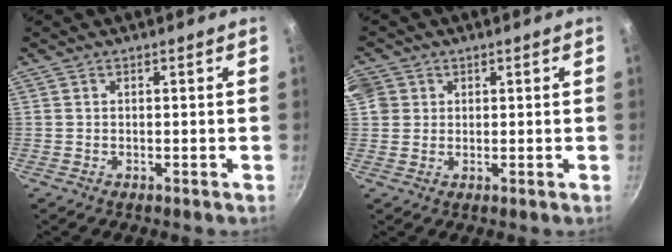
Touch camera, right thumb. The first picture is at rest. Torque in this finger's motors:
{"motor_torque": [-1.30, 2.16, 0.89, 1.27, 0.15]}